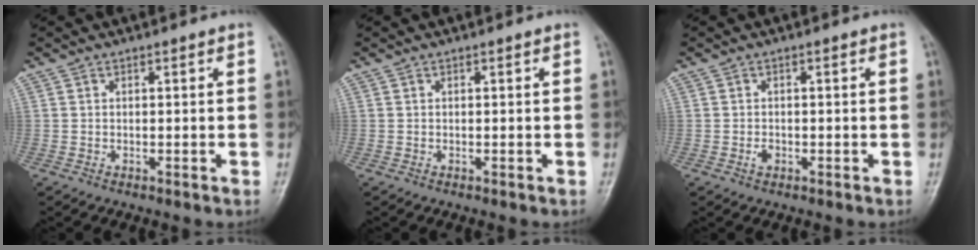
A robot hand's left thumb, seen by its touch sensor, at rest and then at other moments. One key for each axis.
{"total": 0.0}
{"total": 1.4, "fx": -0.5, "fy": 0.9, "fz": 0.9, "tx": -0.012, "ty": 0.004, "tz": -0.009}